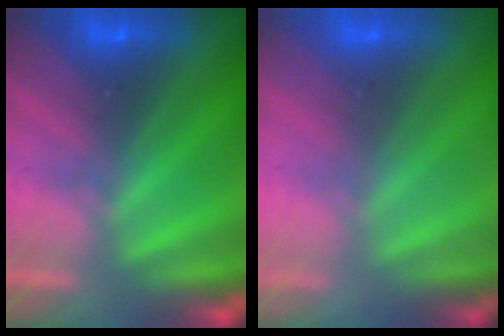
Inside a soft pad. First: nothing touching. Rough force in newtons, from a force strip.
{"total": 2.9}